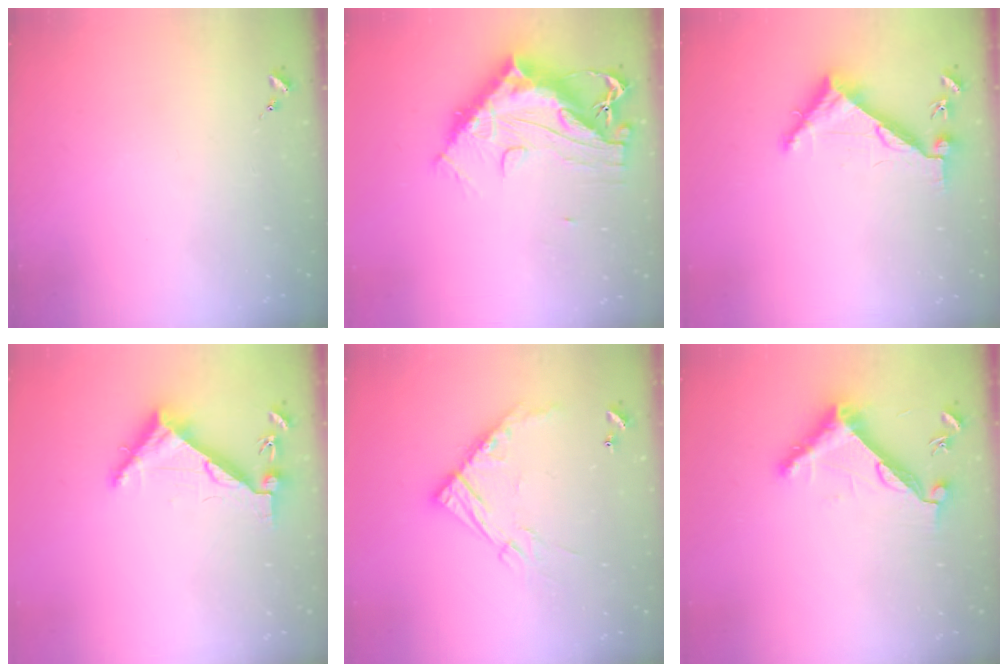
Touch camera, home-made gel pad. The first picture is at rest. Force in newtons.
{"total": 16.4, "press": 16.3, "slide": 1.5}
{"total": 6.2, "press": 6.2, "slide": 0.7}
{"total": 6.3, "press": 6.2, "slide": 0.7}
{"total": 14.3, "press": 14.3, "slide": 1.0}
{"total": 11.1, "press": 11.0, "slide": 0.7}